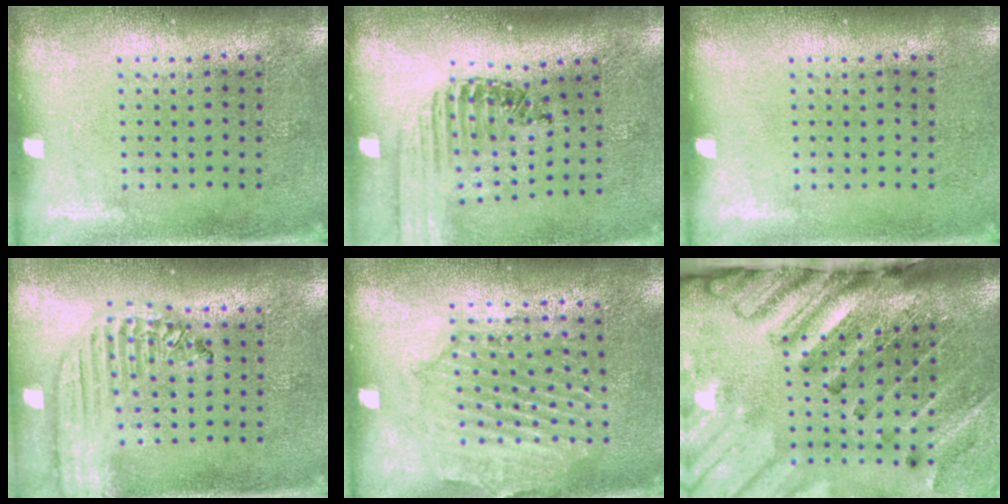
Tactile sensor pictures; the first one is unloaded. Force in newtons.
{"total": 1.4, "press": 1.4, "slide": 0.1}
{"total": 0.0}
{"total": 2.2, "press": 1.9, "slide": 1.1}
{"total": 1.8, "press": 1.8, "slide": 0.3}
{"total": 4.7, "press": 3.4, "slide": 3.2}